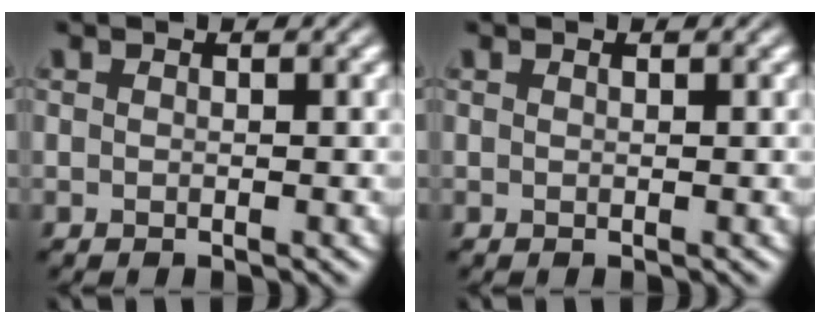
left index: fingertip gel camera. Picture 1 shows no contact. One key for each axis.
{"total": 0.0}